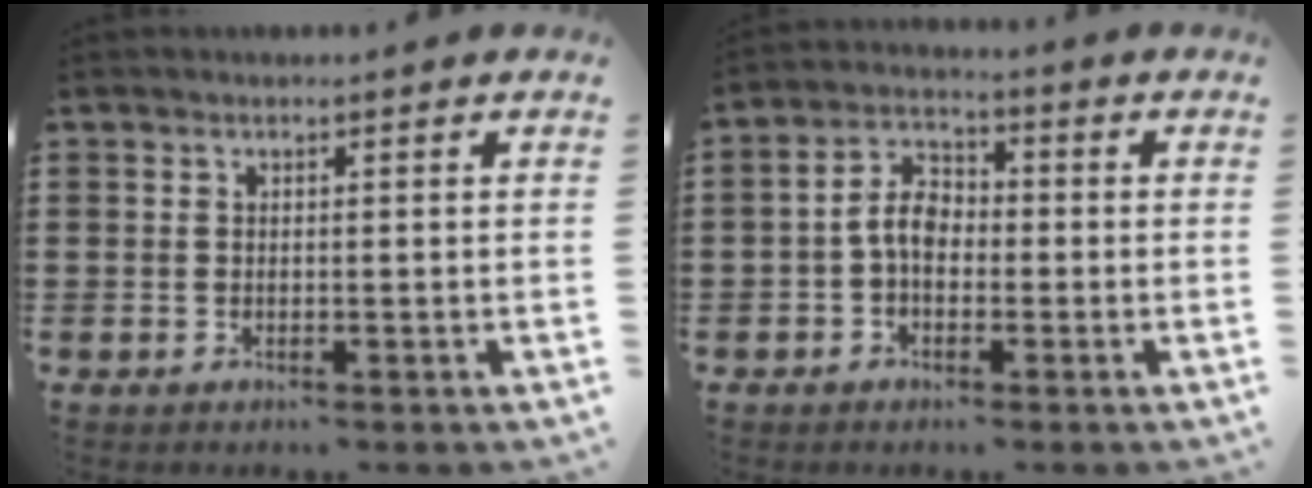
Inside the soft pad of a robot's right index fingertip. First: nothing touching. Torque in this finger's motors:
{"motor_torque": [1.25, -0.47, 0.45, 0.14]}